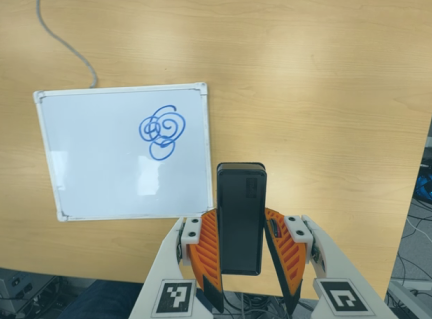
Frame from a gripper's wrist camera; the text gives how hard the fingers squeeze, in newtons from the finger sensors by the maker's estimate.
{"total": 5.7, "left": 4.9, "right": 6.5}